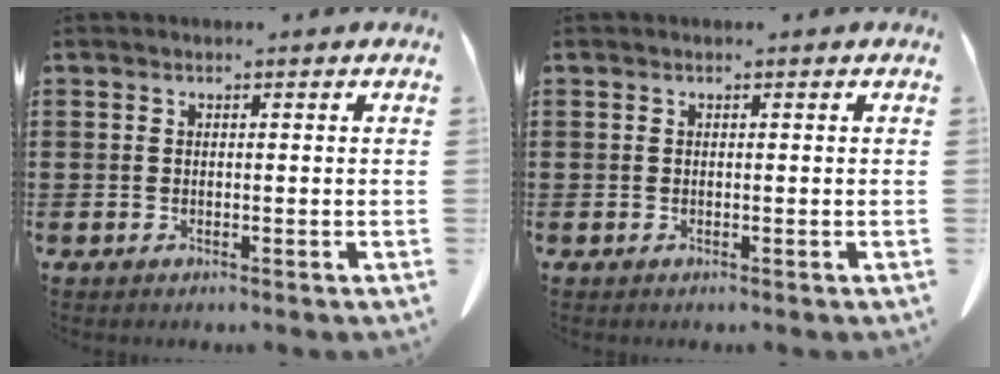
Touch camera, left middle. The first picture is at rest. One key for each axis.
{"total": 0.0}